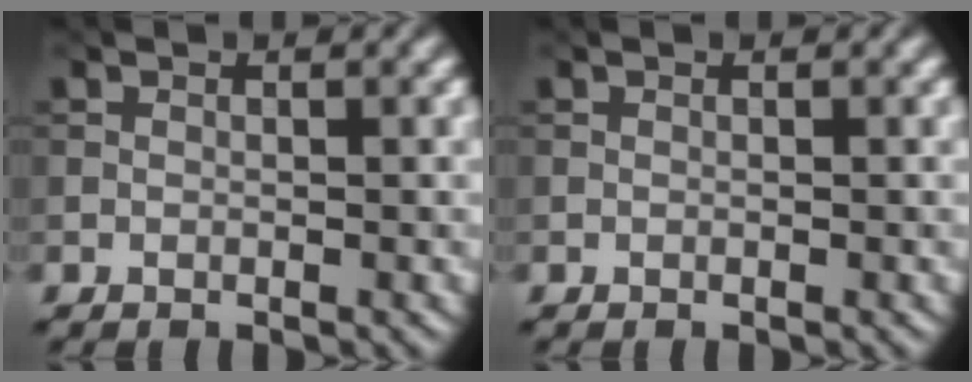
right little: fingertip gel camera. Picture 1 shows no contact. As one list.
[{"total": 0.0}]